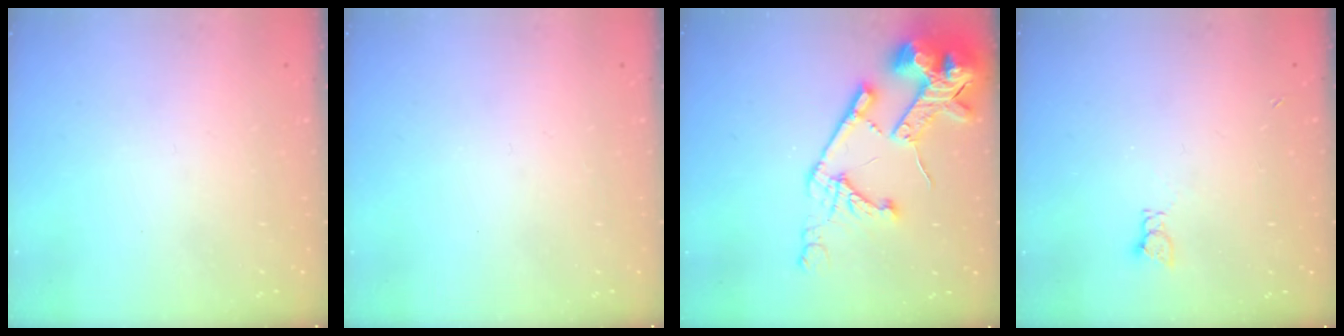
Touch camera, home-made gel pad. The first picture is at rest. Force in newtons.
{"total": 0.0}
{"total": 21.1, "press": 21.0, "slide": 2.4}
{"total": 2.0, "press": 2.0, "slide": 0.3}